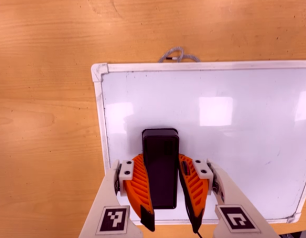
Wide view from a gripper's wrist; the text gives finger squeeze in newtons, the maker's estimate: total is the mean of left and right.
{"total": 11.7, "left": 11.5, "right": 11.8}